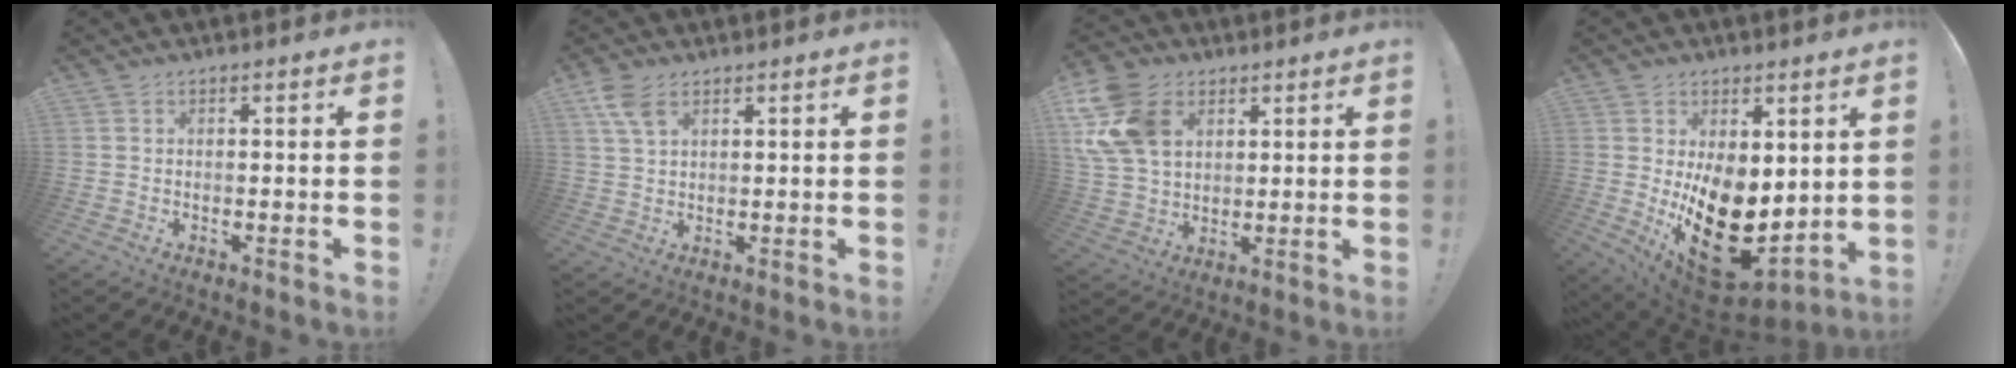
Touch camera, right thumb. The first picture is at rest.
{"total": 6.1, "force": [3.3, 3.0, 4.2], "torque": [-0.076, -0.010, 0.066]}
{"total": 17.0, "force": [6.0, 12.3, 10.0], "torque": [-0.210, -0.017, 0.116]}
{"total": 19.5, "force": [-1.9, 12.2, 15.0], "torque": [-0.250, -0.005, -0.007]}